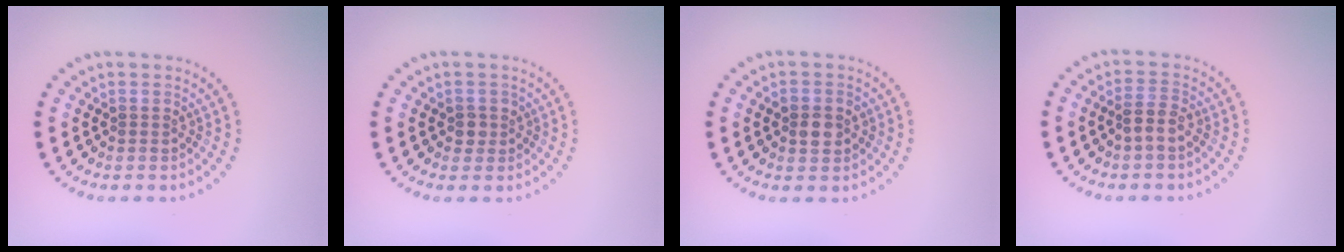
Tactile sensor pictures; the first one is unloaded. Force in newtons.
{"total": 1.3, "press": 1.1, "slide": 0.6}
{"total": 2.6, "press": 2.6, "slide": 0.2}
{"total": 1.9, "press": 1.7, "slide": 0.8}